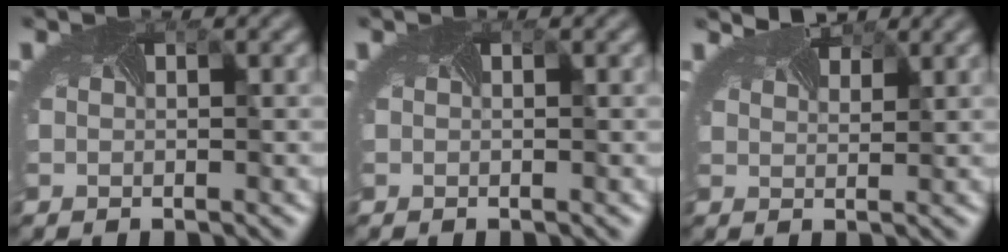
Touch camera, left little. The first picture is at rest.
{"total": 0.0}
{"total": 2.7, "force": [2.4, 0.8, 0.8], "torque": [-0.014, 0.005, 0.025]}